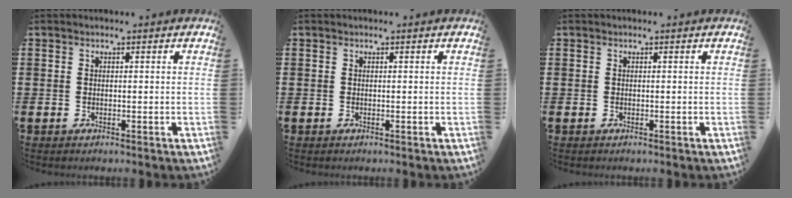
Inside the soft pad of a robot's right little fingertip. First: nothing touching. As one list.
[{"total": 0.0}, {"total": 0.0}]